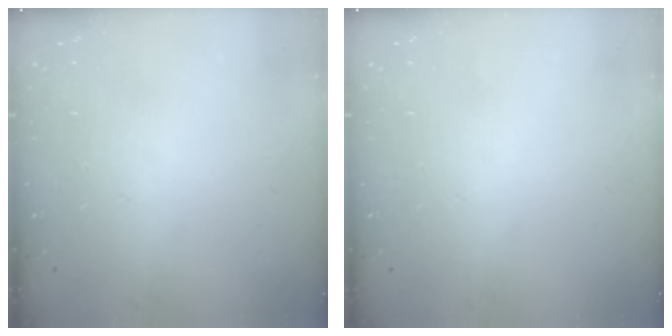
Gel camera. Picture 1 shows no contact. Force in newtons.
{"total": 0.0}